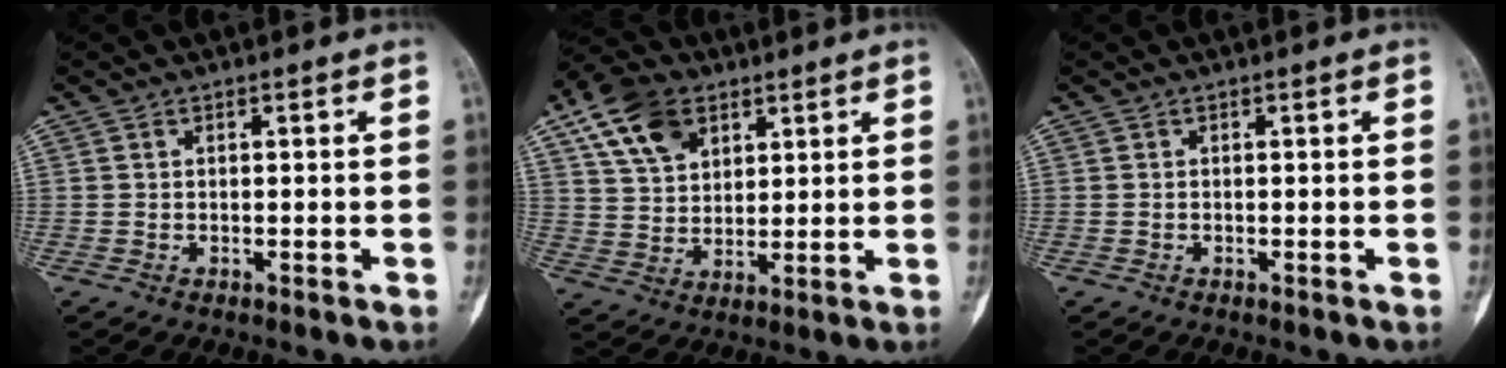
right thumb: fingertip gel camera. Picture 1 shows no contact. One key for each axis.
{"total": 11.5, "fx": 6.0, "fy": 7.9, "fz": 5.9, "tx": -0.089, "ty": -0.010, "tz": 0.113}
{"total": 0.0}